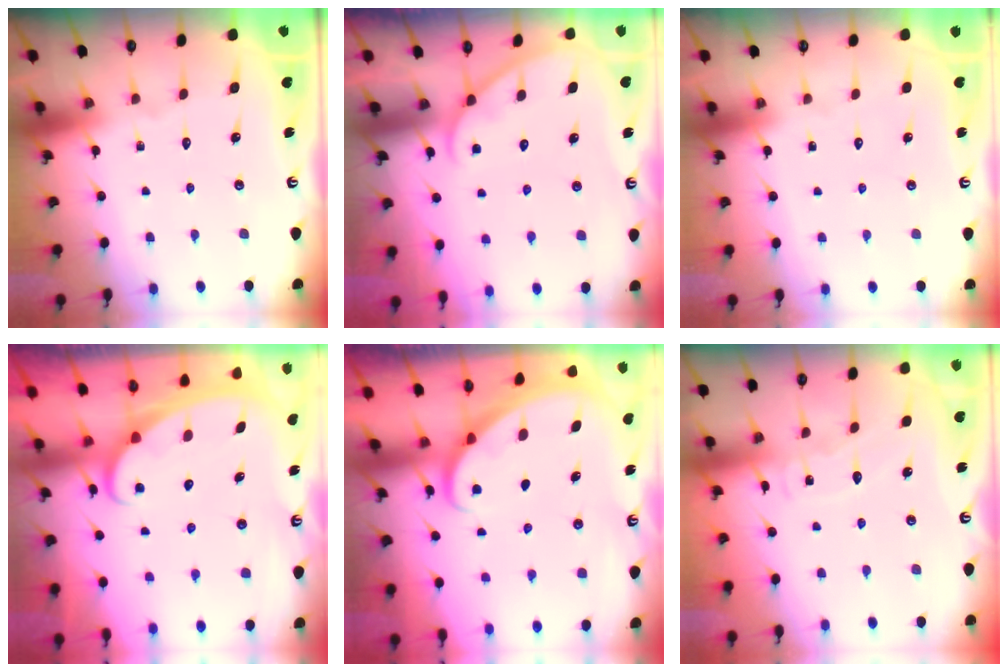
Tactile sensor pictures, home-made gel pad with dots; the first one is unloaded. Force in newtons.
{"total": 4.3, "press": 4.2, "slide": 0.5}
{"total": 0.0}
{"total": 2.6, "press": 2.6, "slide": 0.3}
{"total": 2.3, "press": 2.3, "slide": 0.1}
{"total": 5.7, "press": 5.7, "slide": 0.6}